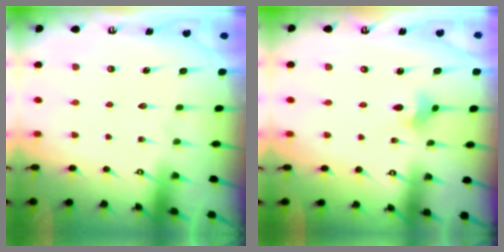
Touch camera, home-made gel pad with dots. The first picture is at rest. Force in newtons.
{"total": 2.8, "press": 2.7, "slide": 0.7}